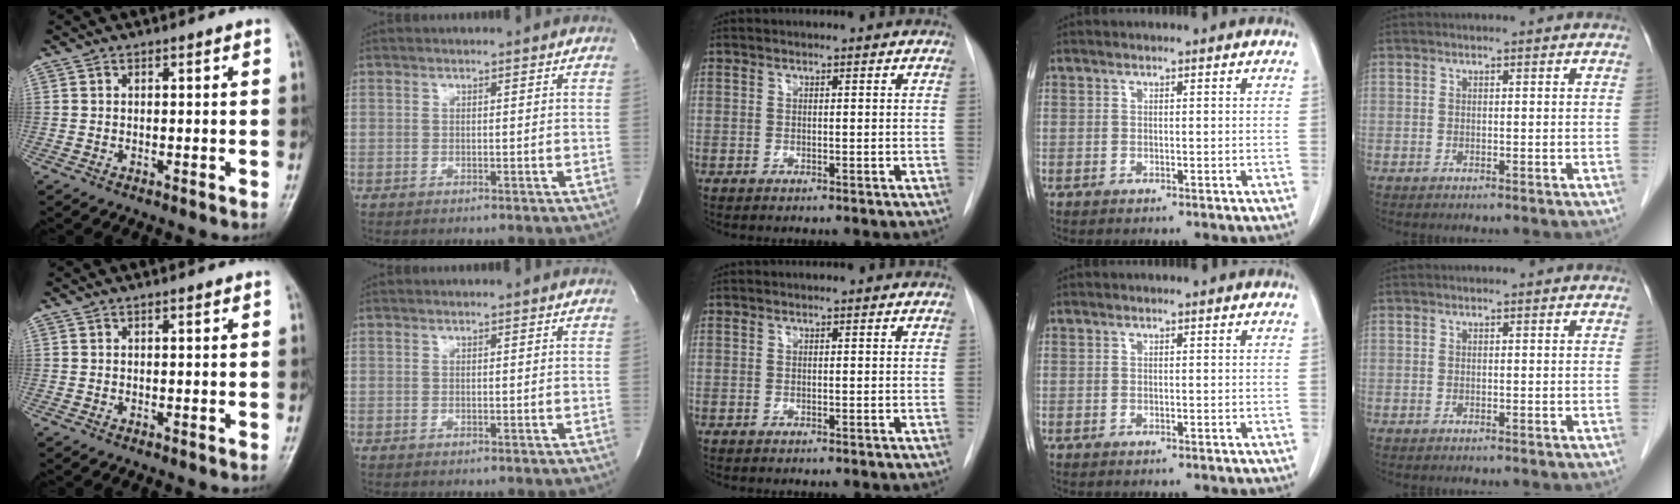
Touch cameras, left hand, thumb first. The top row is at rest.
{}